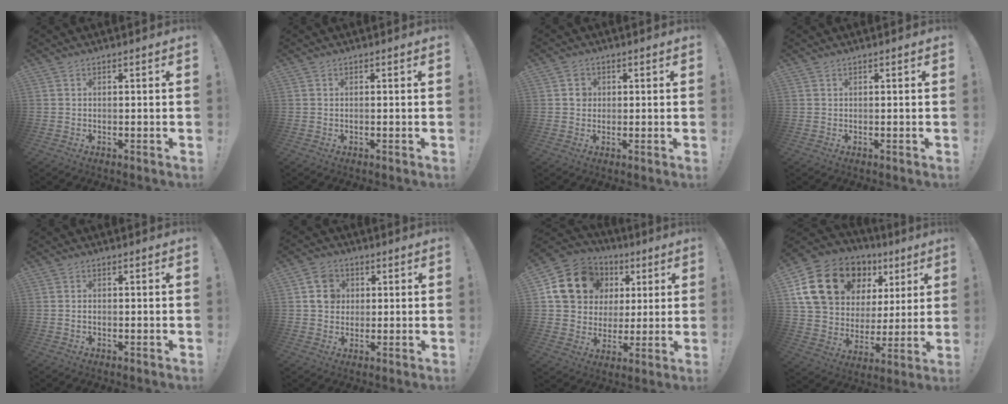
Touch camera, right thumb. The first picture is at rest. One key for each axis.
{"total": 0.6, "fx": -0.3, "fy": 0.0, "fz": 0.5, "tx": -0.013, "ty": 0.001, "tz": -0.005}
{"total": 2.8, "fx": 0.2, "fy": 2.6, "fz": 1.0, "tx": -0.005, "ty": 0.000, "tz": -0.001}
{"total": 0.0}
{"total": 1.0, "fx": -0.5, "fy": 0.6, "fz": 0.7, "tx": -0.017, "ty": 0.003, "tz": -0.007}
{"total": 8.1, "fx": 1.9, "fy": 7.1, "fz": 3.4, "tx": -0.053, "ty": 0.009, "tz": 0.042}
{"total": 18.1, "fx": 6.0, "fy": 15.2, "fz": 7.8, "tx": -0.119, "ty": -0.010, "tz": 0.138}
{"total": 21.1, "fx": 10.5, "fy": 14.3, "fz": 11.5, "tx": -0.200, "ty": -0.038, "tz": 0.214}